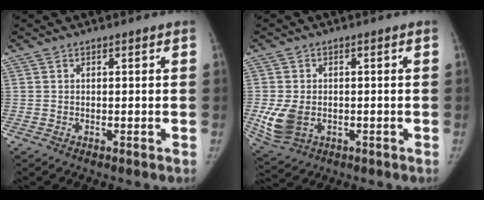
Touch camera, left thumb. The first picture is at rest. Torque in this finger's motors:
{"motor_torque": [0.15, 1.47, 0.50, -0.50, 0.28]}